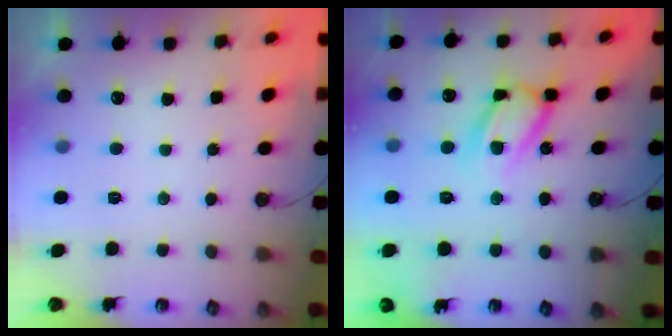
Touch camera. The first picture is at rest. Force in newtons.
{"total": 14.9, "press": 14.8, "slide": 1.9}